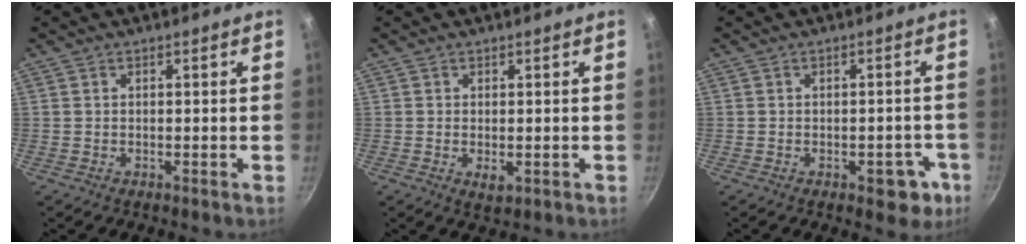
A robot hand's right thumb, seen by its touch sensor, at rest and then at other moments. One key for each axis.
{"total": 2.2, "fx": -0.3, "fy": 1.3, "fz": 1.8, "tx": -0.030, "ty": -0.008, "tz": -0.002}
{"total": 6.2, "fx": -2.6, "fy": 3.5, "fz": 4.5, "tx": -0.024, "ty": 0.018, "tz": -0.026}